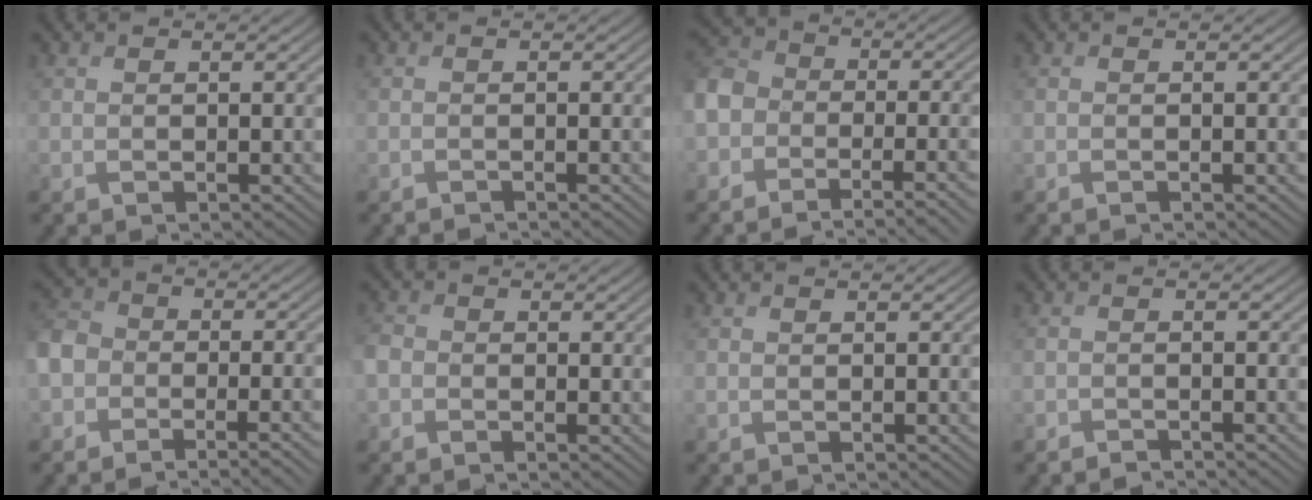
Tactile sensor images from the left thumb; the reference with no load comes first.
{"total": 0.6, "force": [-0.6, 0.0, 0.0], "torque": [0.001, 0.000, -0.014]}
{"total": 7.9, "force": [-4.2, 4.4, 5.1], "torque": [-0.114, -0.010, -0.084]}
{"total": 0.0}
{"total": 6.9, "force": [-4.0, 3.8, 4.2], "torque": [-0.092, -0.012, -0.077]}
{"total": 2.7, "force": [-1.0, 2.2, 1.2], "torque": [-0.032, -0.001, -0.029]}
{"total": 0.0}
{"total": 1.4, "force": [-1.4, 0.1, 0.2], "torque": [-0.002, -0.001, -0.029]}